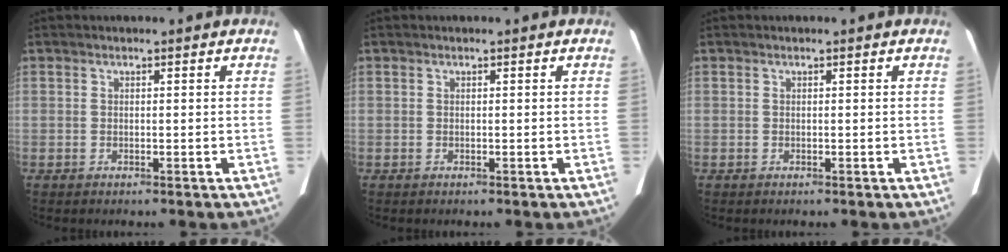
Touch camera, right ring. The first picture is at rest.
{"total": 0.0}
{"total": 0.0}